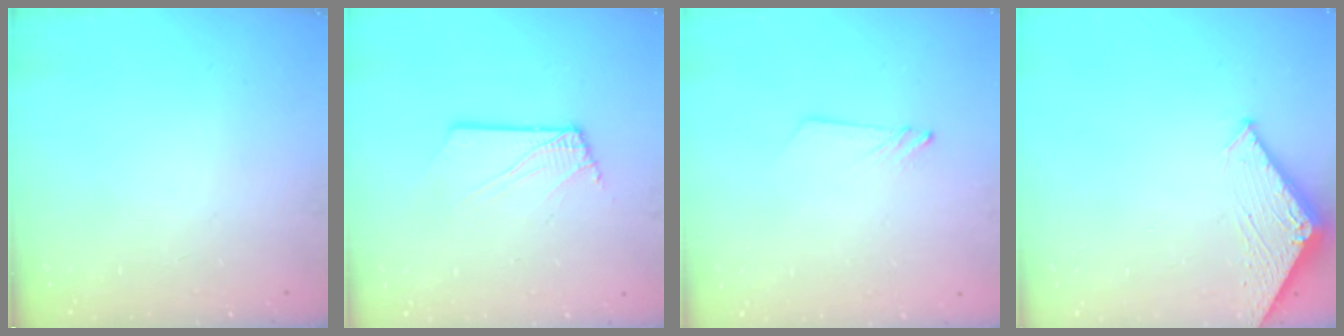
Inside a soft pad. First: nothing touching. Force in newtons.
{"total": 3.2, "press": 3.2, "slide": 0.4}
{"total": 1.5, "press": 1.5, "slide": 0.1}
{"total": 2.9, "press": 2.9, "slide": 0.3}